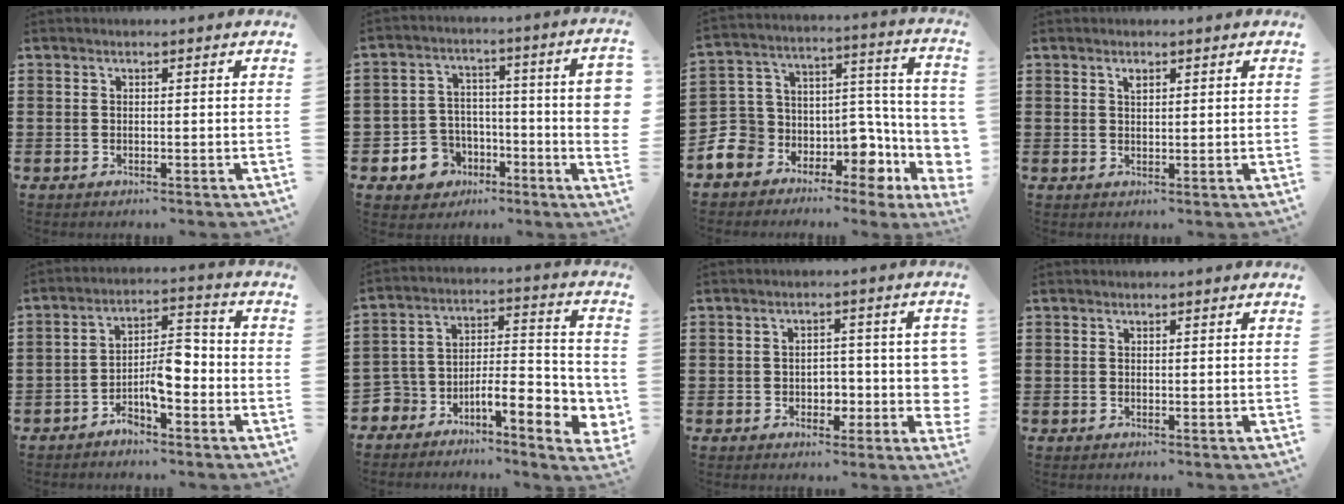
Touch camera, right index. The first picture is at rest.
{"total": 7.1, "force": [-3.1, 5.1, 3.8], "torque": [-0.091, 0.019, -0.059]}
{"total": 7.6, "force": [-1.8, 7.1, 2.2], "torque": [-0.067, -0.044, -0.024]}
{"total": 1.0, "force": [0.6, 0.4, 0.7], "torque": [-0.016, 0.003, 0.010]}
{"total": 6.3, "force": [-2.9, 2.5, 4.9], "torque": [-0.095, 0.006, -0.056]}
{"total": 7.7, "force": [-5.3, 3.3, 4.6], "torque": [-0.074, -0.001, -0.098]}
{"total": 4.0, "force": [-1.1, 2.8, 2.6], "torque": [-0.038, 0.001, -0.027]}
{"total": 0.0}